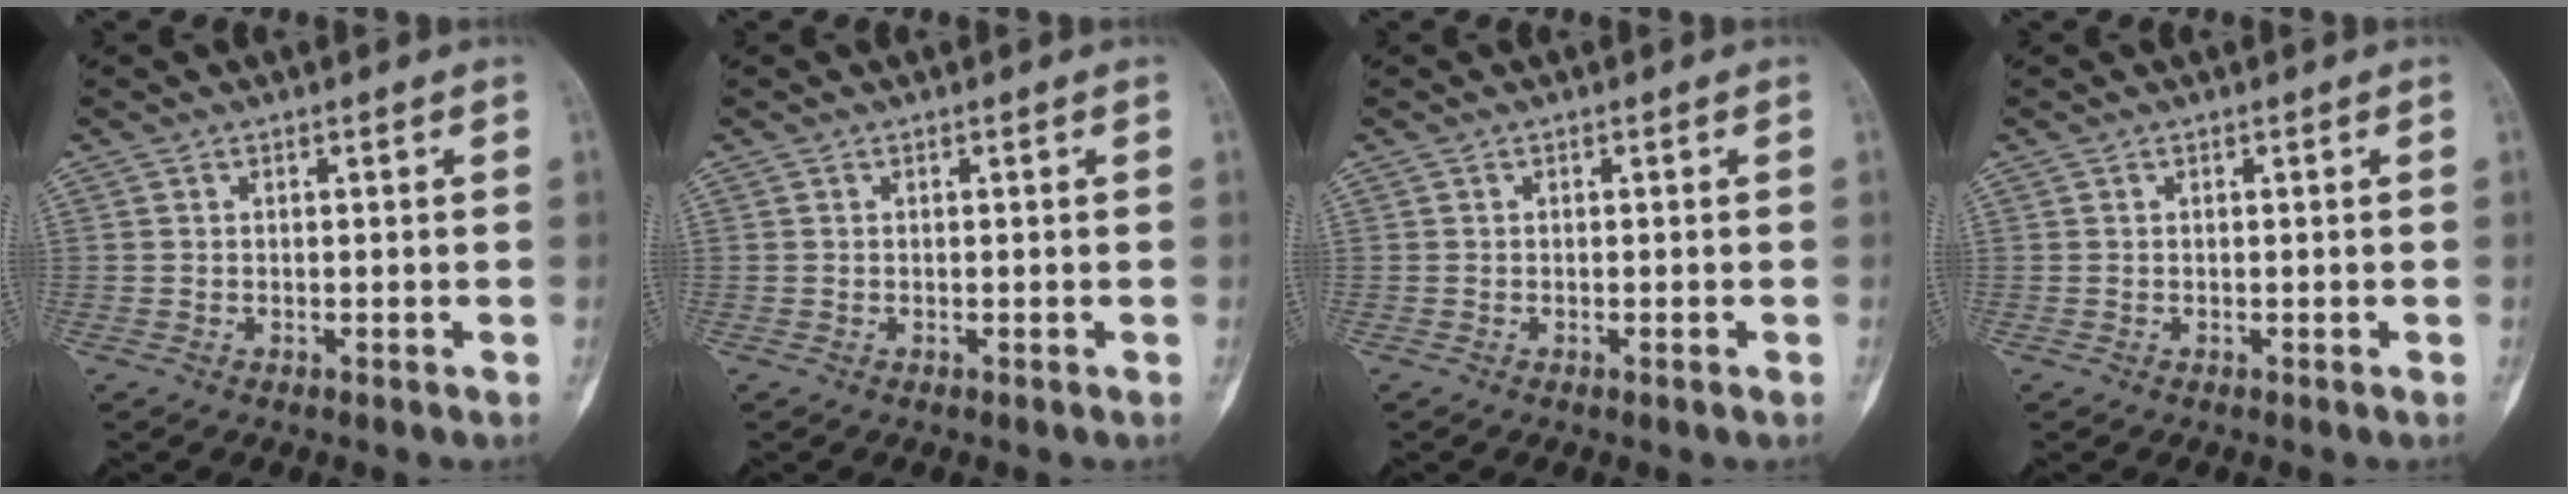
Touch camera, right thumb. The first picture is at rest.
{"total": 0.0}
{"total": 0.6, "force": [-0.3, 0.1, 0.5], "torque": [-0.010, -0.001, -0.002]}
{"total": 0.0}